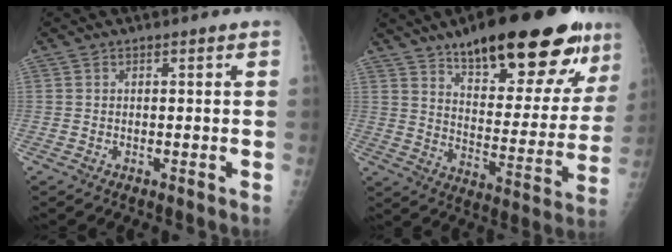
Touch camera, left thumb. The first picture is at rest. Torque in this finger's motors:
{"motor_torque": [0.53, 0.58, 1.34, -1.43, 0.15]}